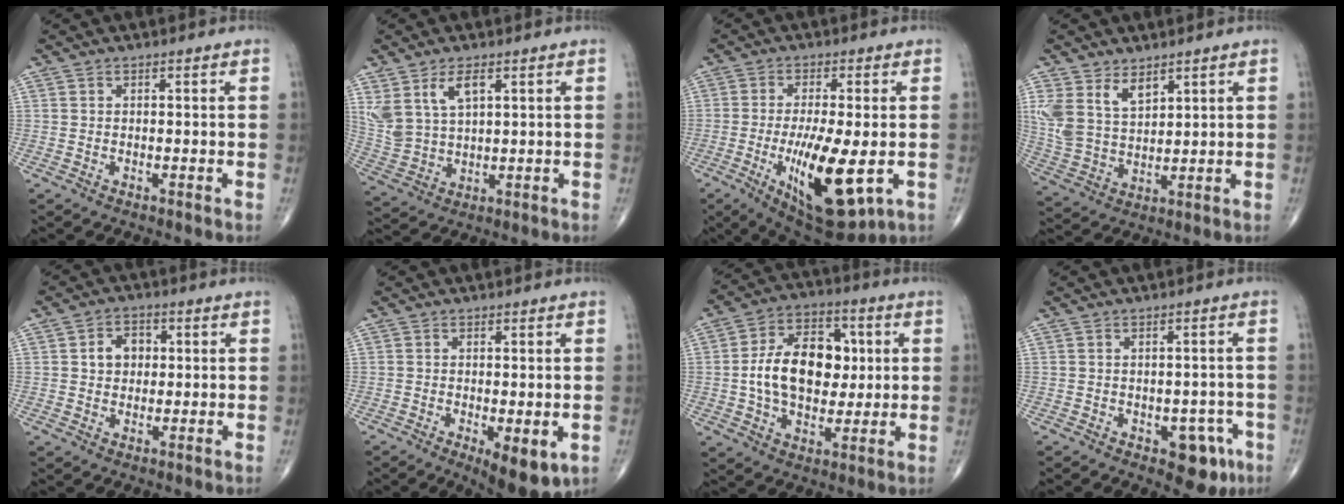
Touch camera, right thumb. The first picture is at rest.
{"total": 9.1, "force": [4.5, 4.6, 6.4], "torque": [-0.133, -0.012, 0.102]}
{"total": 15.7, "force": [-3.8, 5.1, 14.4], "torque": [-0.241, -0.019, -0.047]}
{"total": 9.5, "force": [5.2, 5.5, 5.7], "torque": [-0.101, -0.021, 0.118]}
{"total": 5.1, "force": [0.9, 4.1, 3.0], "torque": [-0.028, 0.008, 0.010]}
{"total": 7.9, "force": [-2.5, 3.0, 6.8], "torque": [-0.089, -0.017, -0.031]}
{"total": 16.6, "force": [1.1, 11.1, 12.3], "torque": [-0.172, 0.018, 0.017]}
{"total": 6.5, "force": [-2.9, 3.7, 4.5], "torque": [-0.021, 0.015, -0.032]}